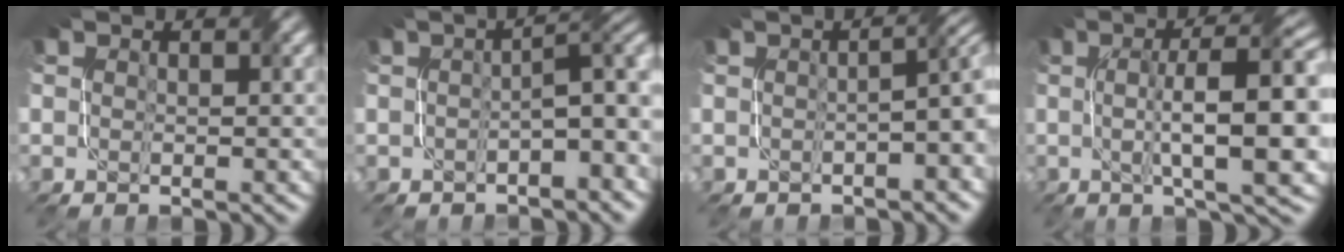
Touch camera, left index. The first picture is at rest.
{"total": 5.0, "force": [-1.1, 1.5, 4.7], "torque": [-0.059, 0.013, -0.021]}
{"total": 4.8, "force": [-0.7, 1.6, 4.5], "torque": [-0.040, 0.012, -0.009]}
{"total": 11.1, "force": [1.0, 2.5, 10.7], "torque": [-0.148, 0.015, 0.014]}